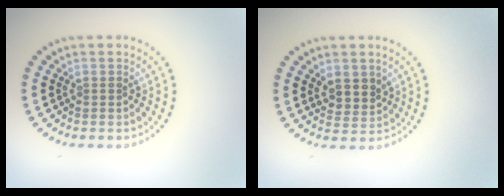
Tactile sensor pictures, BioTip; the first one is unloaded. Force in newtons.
{"total": 2.4, "press": 2.2, "slide": 1.0}